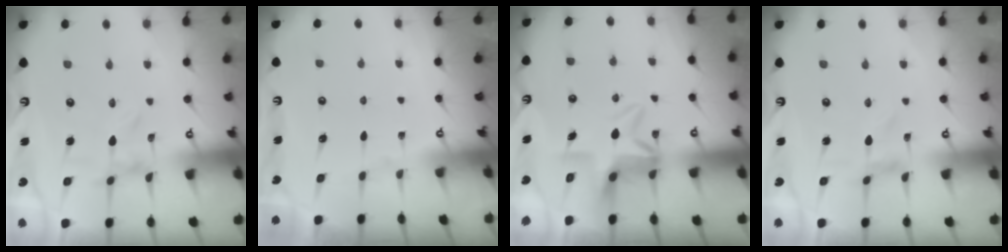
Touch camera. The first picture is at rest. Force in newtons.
{"total": 0.0}
{"total": 6.2, "press": 5.8, "slide": 2.2}
{"total": 0.0}